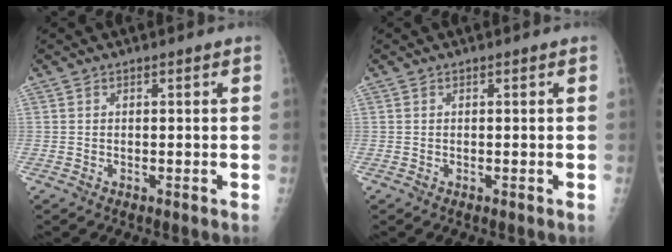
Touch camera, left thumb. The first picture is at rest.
{"total": 0.0}